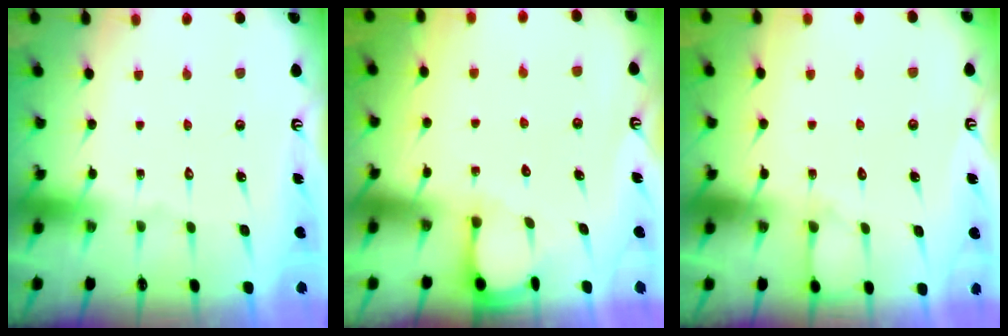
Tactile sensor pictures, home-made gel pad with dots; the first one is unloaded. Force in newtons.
{"total": 2.0, "press": 2.0, "slide": 0.3}
{"total": 5.0, "press": 5.0, "slide": 0.5}